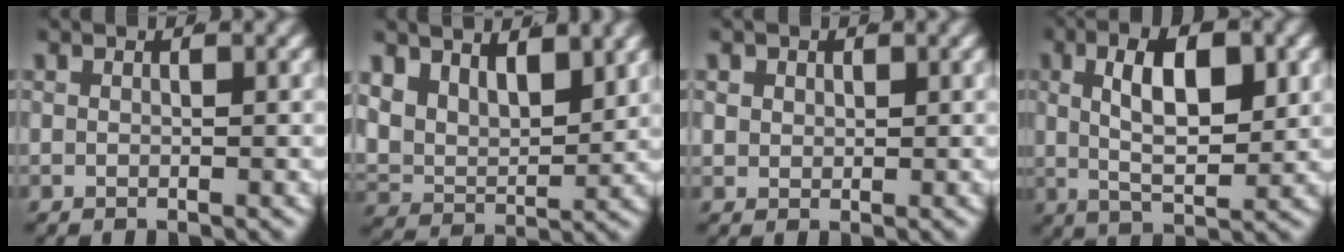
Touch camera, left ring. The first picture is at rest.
{"total": 9.2, "force": [2.6, 7.4, 4.7], "torque": [-0.116, -0.015, 0.028]}
{"total": 1.9, "force": [0.3, 1.8, 0.6], "torque": [-0.031, -0.013, 0.013]}
{"total": 6.3, "force": [0.4, 2.9, 5.6], "torque": [-0.093, -0.009, 0.007]}